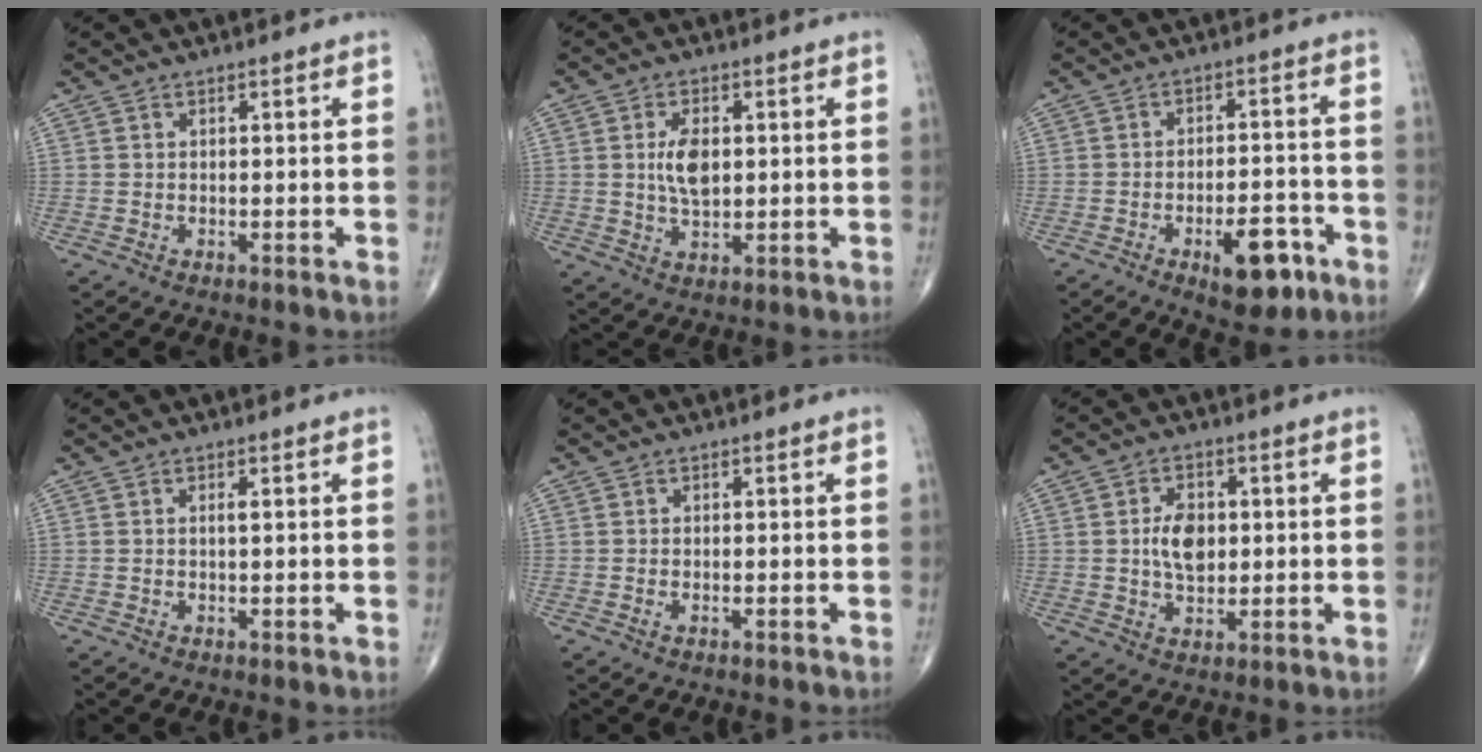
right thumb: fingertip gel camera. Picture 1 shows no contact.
{"total": 6.1, "force": [0.8, 3.2, 5.1], "torque": [-0.090, -0.006, 0.015]}
{"total": 9.6, "force": [-4.8, 4.3, 7.2], "torque": [-0.084, 0.027, -0.063]}
{"total": 0.7, "force": [0.2, 0.1, 0.7], "torque": [-0.016, 0.000, 0.001]}
{"total": 0.5, "force": [-0.3, 0.2, 0.4], "torque": [-0.010, 0.003, -0.004]}
{"total": 6.8, "force": [0.6, 4.3, 5.2], "torque": [-0.075, -0.002, 0.010]}